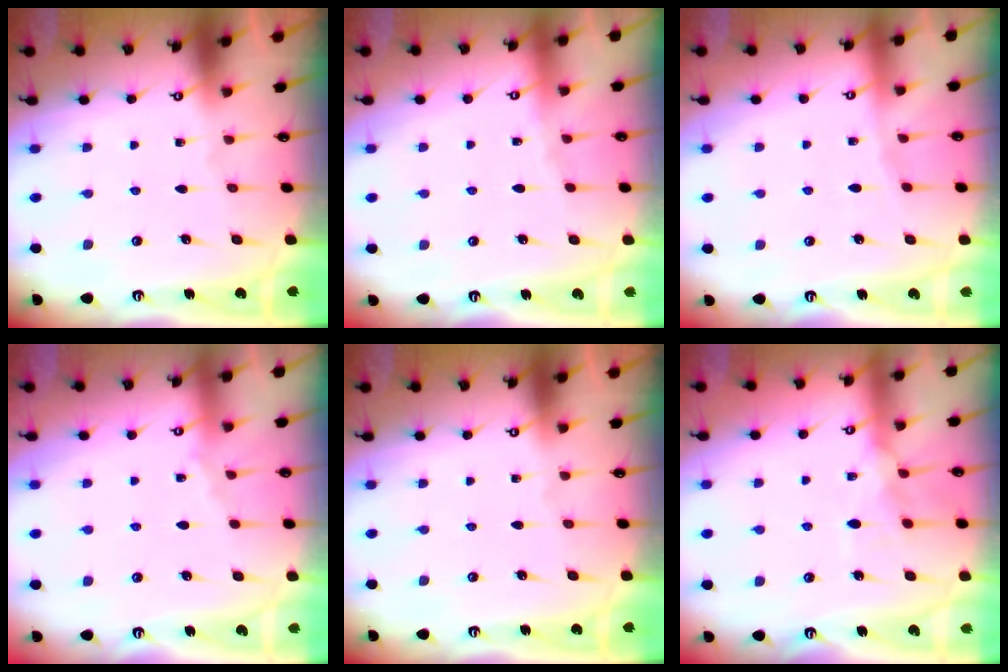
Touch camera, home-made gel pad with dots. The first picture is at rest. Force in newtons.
{"total": 2.2, "press": 2.1, "slide": 0.5}
{"total": 3.0, "press": 2.9, "slide": 0.6}
{"total": 2.8, "press": 2.8, "slide": 0.5}
{"total": 0.0}
{"total": 10.8, "press": 10.7, "slide": 0.9}